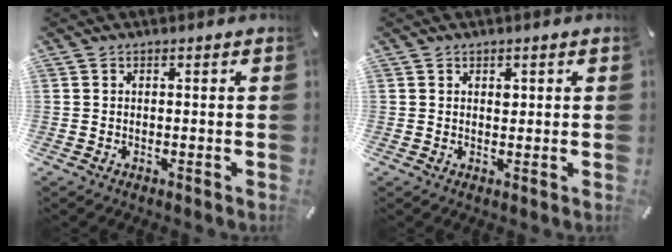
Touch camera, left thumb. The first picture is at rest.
{"total": 1.1, "force": [0.5, 0.8, 0.5], "torque": [0.005, -0.006, 0.006]}